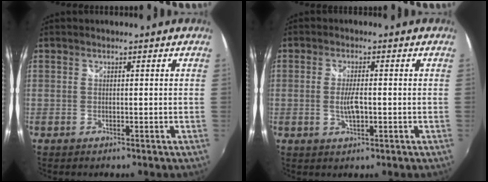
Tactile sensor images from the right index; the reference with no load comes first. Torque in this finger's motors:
{"motor_torque": [-0.06, -0.01, 0.14, 0.02]}